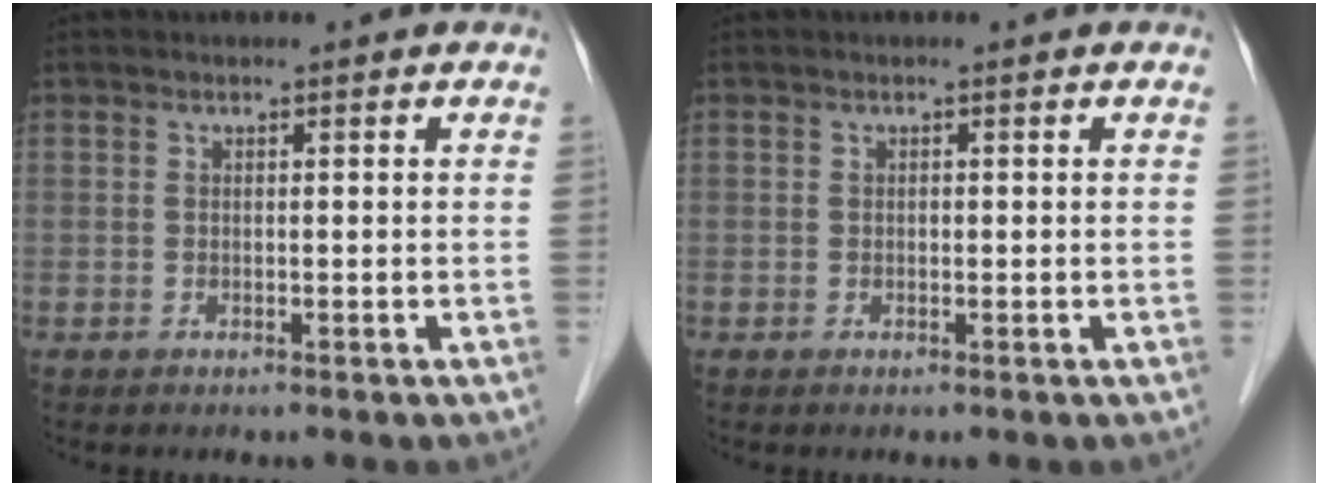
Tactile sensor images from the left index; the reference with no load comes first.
{"total": 0.0}